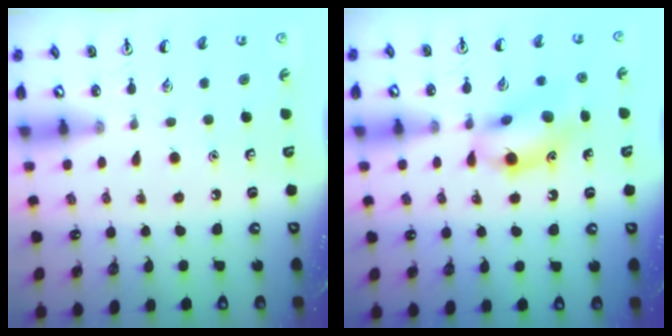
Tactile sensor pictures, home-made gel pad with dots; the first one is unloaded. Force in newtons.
{"total": 13.5, "press": 13.4, "slide": 1.4}